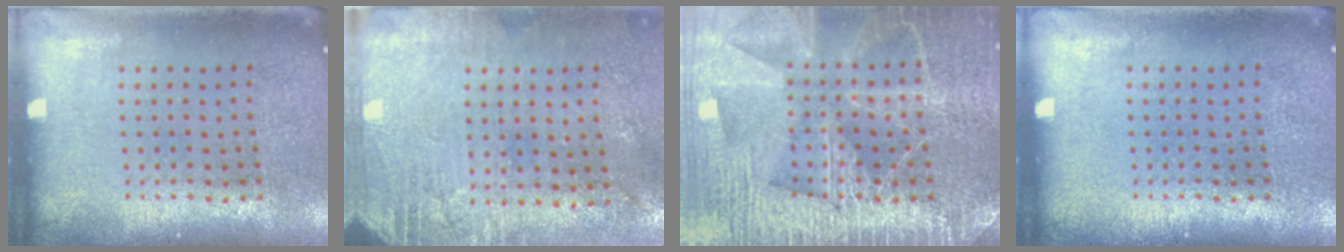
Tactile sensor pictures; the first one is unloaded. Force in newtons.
{"total": 2.8, "press": 2.4, "slide": 1.5}
{"total": 6.6, "press": 6.5, "slide": 0.9}
{"total": 0.0}